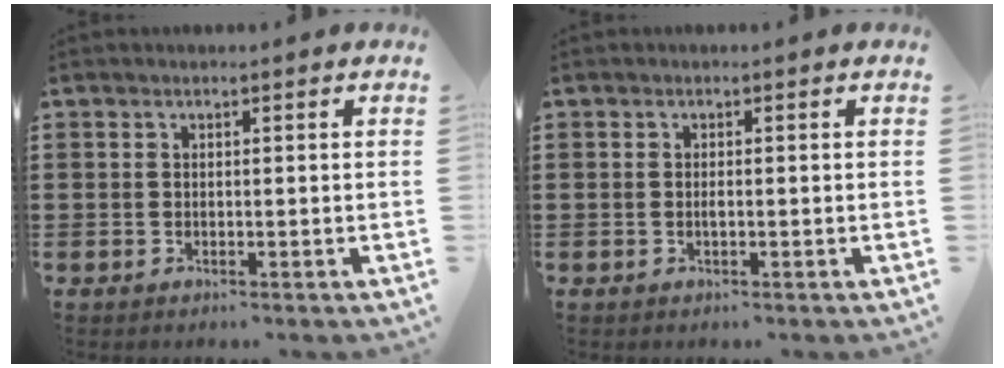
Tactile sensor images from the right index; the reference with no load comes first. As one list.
[{"total": 0.8, "force": [-0.1, 0.2, 0.7], "torque": [-0.016, -0.003, -0.002]}]